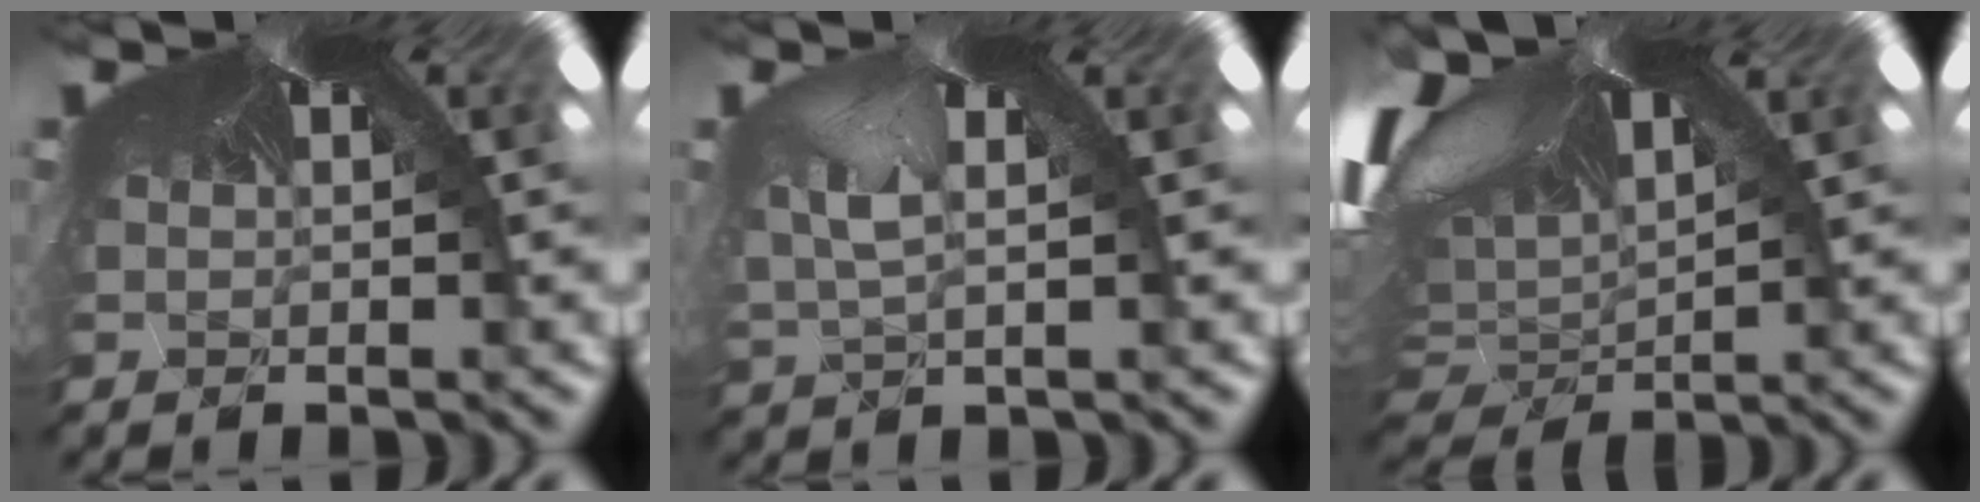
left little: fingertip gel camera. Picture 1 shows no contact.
{"total": 1.9, "force": [-1.7, 0.6, 0.4], "torque": [-0.037, -0.031, 0.011]}
{"total": 3.0, "force": [-1.7, 2.0, 1.5], "torque": [-0.065, -0.055, 0.010]}